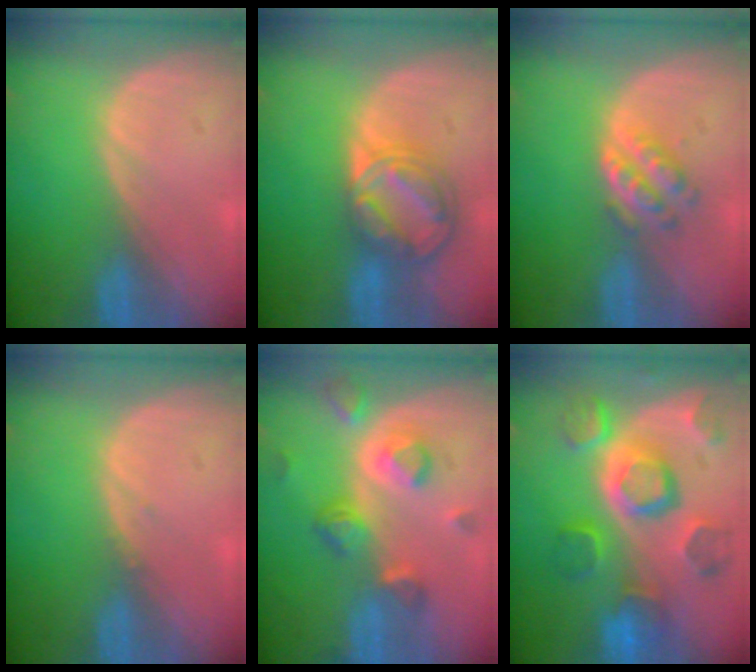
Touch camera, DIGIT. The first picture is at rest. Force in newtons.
{"total": 8.7, "press": 7.3, "slide": 4.6}
{"total": 4.2, "press": 4.2, "slide": 0.1}
{"total": 0.5, "press": 0.5, "slide": 0.2}
{"total": 8.0, "press": 7.1, "slide": 3.7}
{"total": 12.0, "press": 10.3, "slide": 6.1}